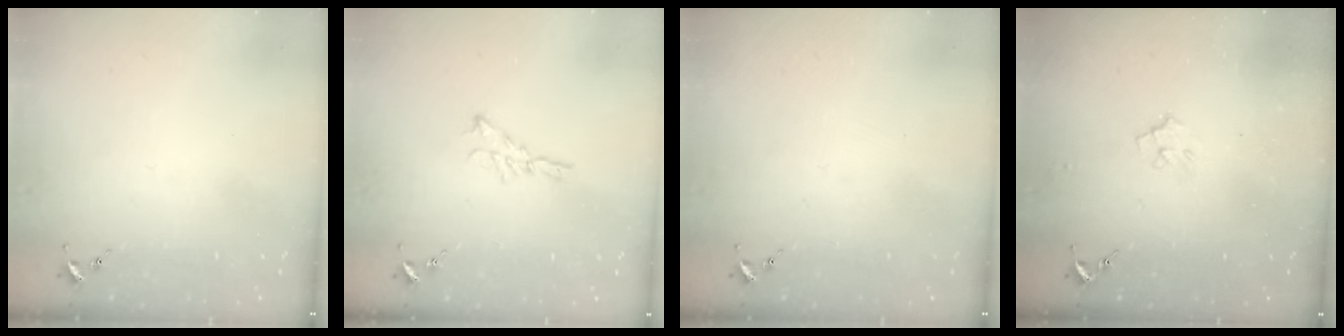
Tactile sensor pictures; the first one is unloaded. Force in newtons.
{"total": 5.3, "press": 5.3, "slide": 0.2}
{"total": 0.0}
{"total": 6.2, "press": 6.1, "slide": 0.9}